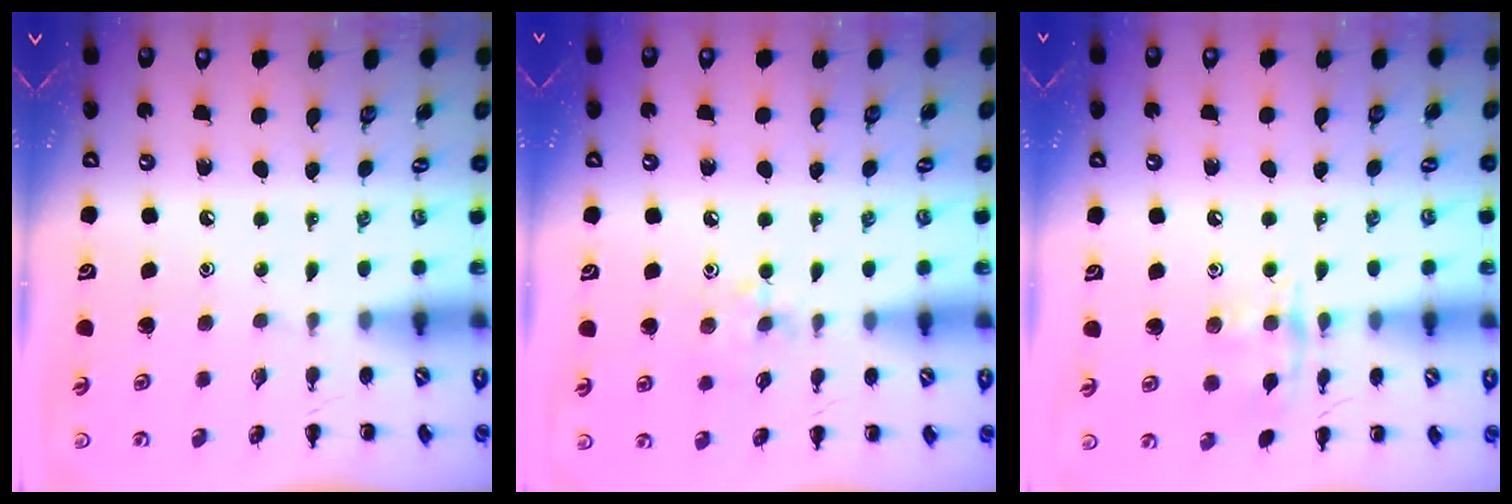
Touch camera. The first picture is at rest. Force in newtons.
{"total": 7.5, "press": 7.2, "slide": 2.0}
{"total": 10.6, "press": 10.6, "slide": 0.6}